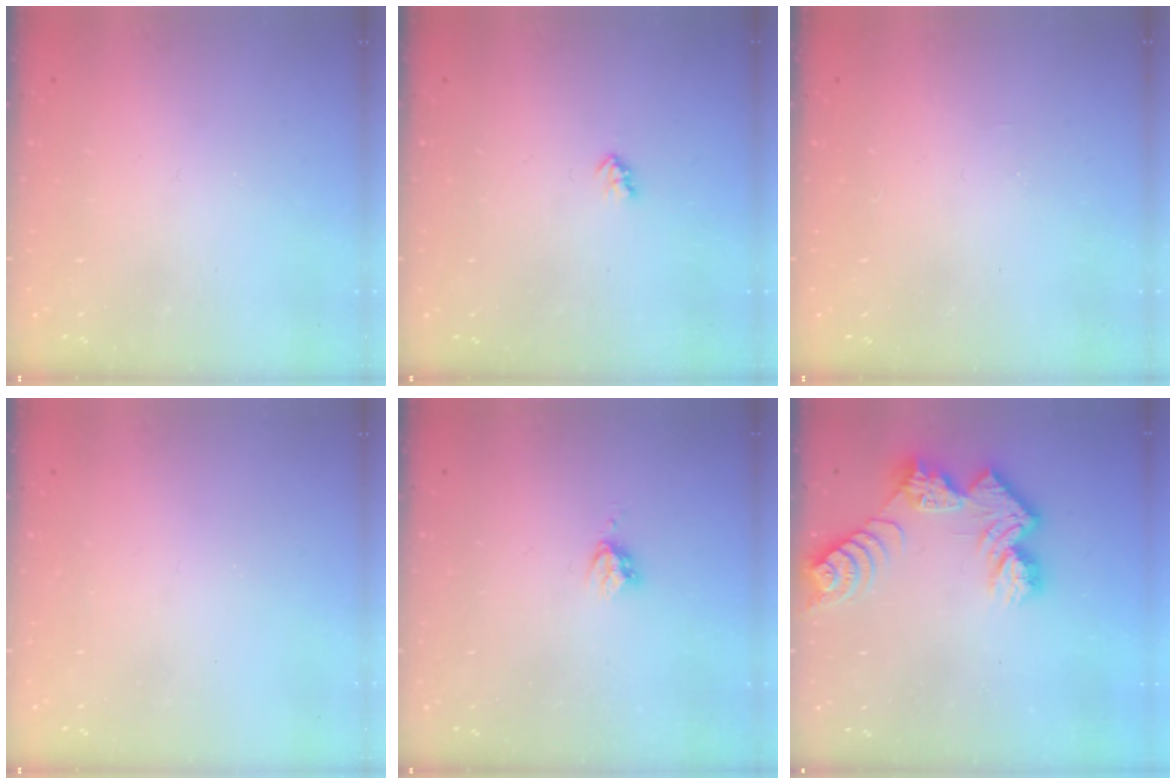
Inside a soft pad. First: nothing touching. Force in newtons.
{"total": 2.4, "press": 2.4, "slide": 0.4}
{"total": 1.2, "press": 1.2, "slide": 0.3}
{"total": 0.0}
{"total": 3.7, "press": 3.6, "slide": 0.5}
{"total": 10.9, "press": 10.9, "slide": 0.8}